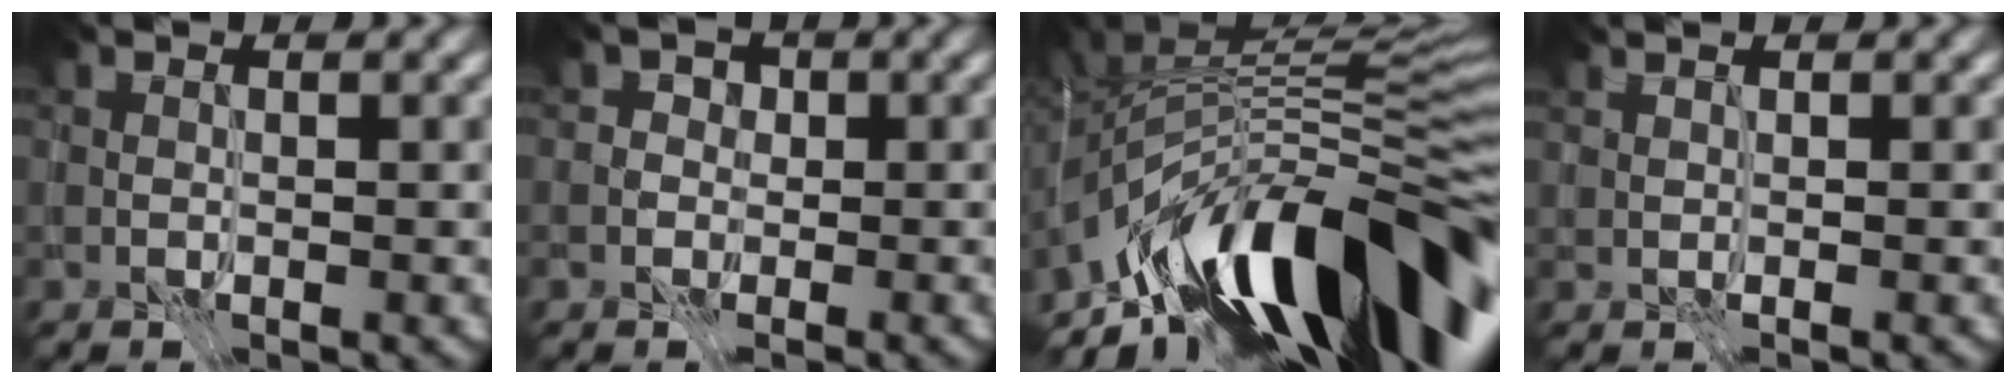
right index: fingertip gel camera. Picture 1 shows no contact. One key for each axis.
{"total": 2.0, "fx": -0.2, "fy": 1.9, "fz": 0.3, "tx": 0.016, "ty": 0.013, "tz": -0.016}
{"total": 14.3, "fx": -7.6, "fy": 6.2, "fz": 10.3, "tx": -0.176, "ty": 0.019, "tz": -0.135}
{"total": 1.8, "fx": 1.1, "fy": 0.5, "fz": 1.3, "tx": -0.012, "ty": 0.008, "tz": 0.001}